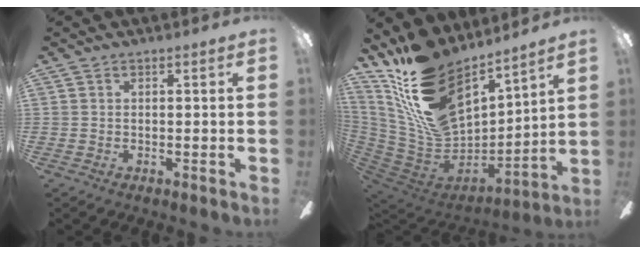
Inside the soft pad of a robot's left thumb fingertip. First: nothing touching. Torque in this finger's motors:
{"motor_torque": [1.29, 1.26, 0.99, -1.78, 0.19]}